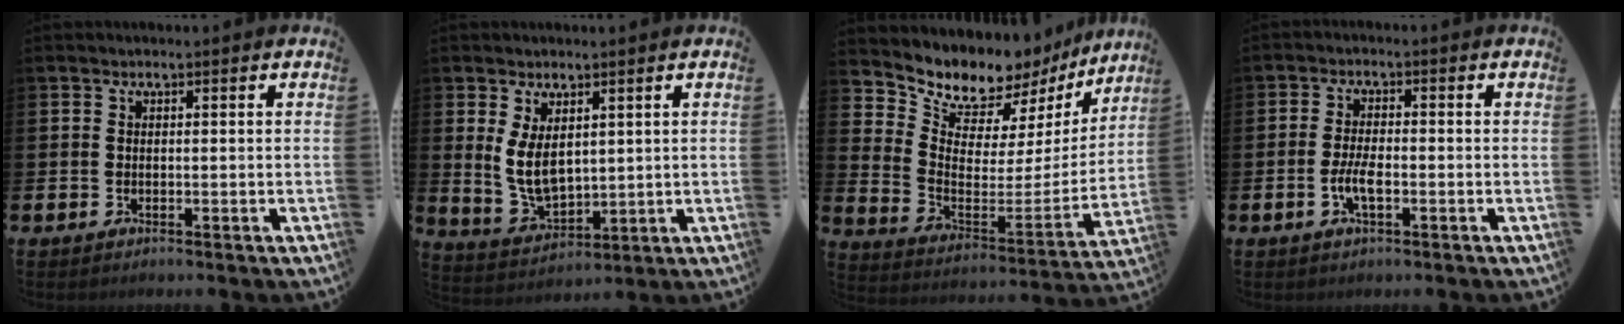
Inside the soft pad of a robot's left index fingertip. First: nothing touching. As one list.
[{"total": 5.6, "force": [2.5, 3.0, 4.1], "torque": [-0.078, -0.016, 0.042]}, {"total": 9.6, "force": [8.8, 3.6, 1.8], "torque": [-0.089, -0.066, 0.156]}, {"total": 3.4, "force": [-1.0, 1.2, 3.0], "torque": [-0.055, -0.002, -0.020]}]